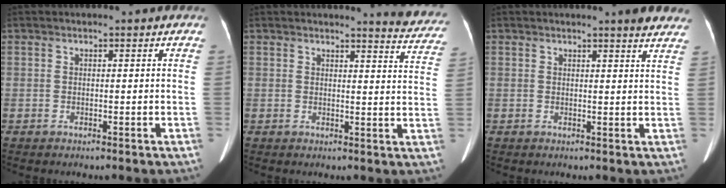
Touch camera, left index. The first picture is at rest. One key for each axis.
{"total": 7.8, "fx": 7.7, "fy": 0.5, "fz": 1.3, "tx": 0.000, "ty": -0.042, "tz": 0.062}
{"total": 6.0, "fx": 5.3, "fy": 0.3, "fz": 2.7, "tx": -0.025, "ty": -0.009, "tz": 0.043}